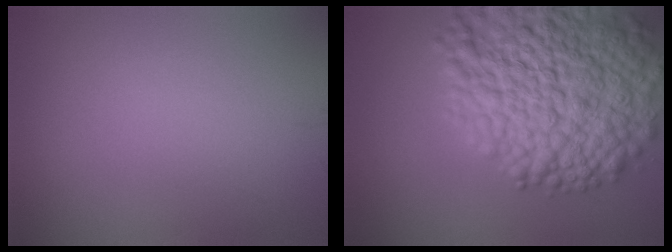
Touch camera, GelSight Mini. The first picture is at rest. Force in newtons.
{"total": 12.8, "press": 12.8, "slide": 0.6}